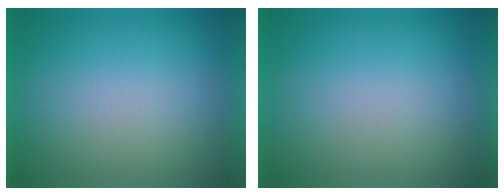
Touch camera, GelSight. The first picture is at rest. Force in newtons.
{"total": 0.0}